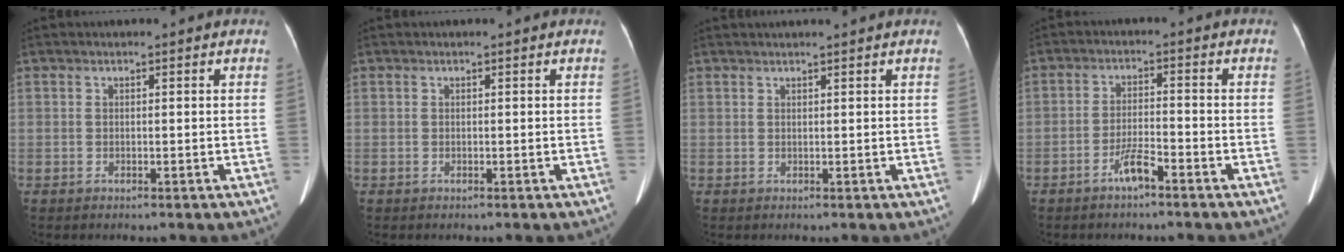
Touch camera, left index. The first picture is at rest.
{"total": 0.0}
{"total": 3.4, "force": [3.1, -0.4, 1.2], "torque": [-0.012, 0.023, 0.041]}
{"total": 3.8, "force": [-2.9, 0.3, 2.5], "torque": [-0.053, -0.005, -0.054]}